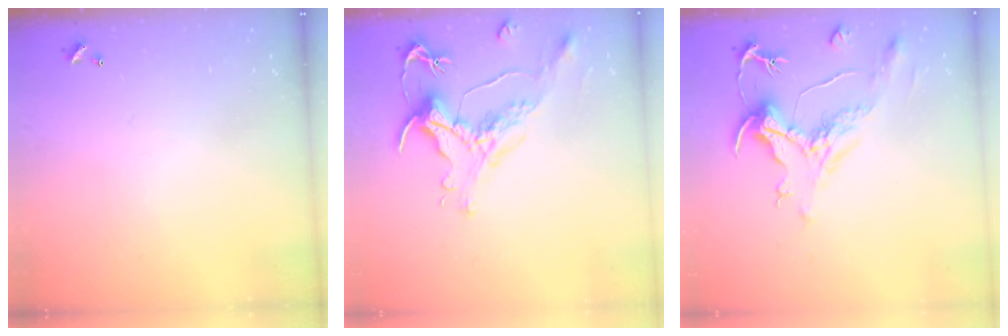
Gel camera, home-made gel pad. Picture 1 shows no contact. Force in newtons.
{"total": 1.7, "press": 1.1, "slide": 1.2}
{"total": 1.7, "press": 1.3, "slide": 1.2}